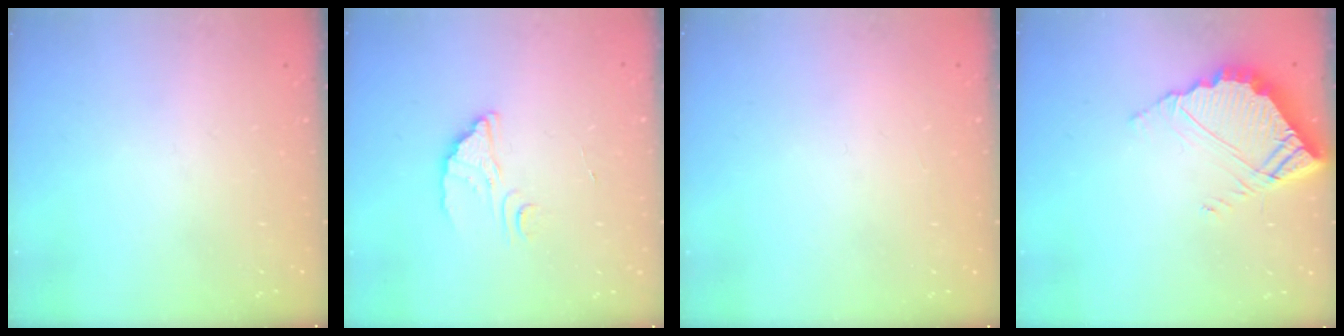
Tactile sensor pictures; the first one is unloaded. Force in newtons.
{"total": 2.8, "press": 2.8, "slide": 0.0}
{"total": 2.1, "press": 2.1, "slide": 0.1}
{"total": 8.0, "press": 7.9, "slide": 0.5}